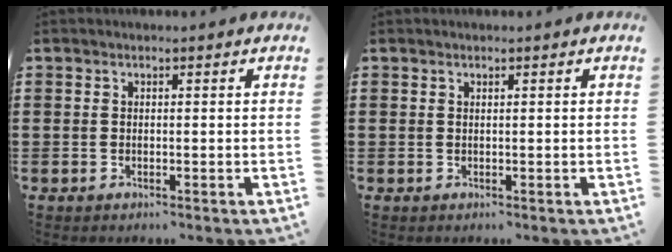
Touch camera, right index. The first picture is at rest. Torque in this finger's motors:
{"motor_torque": [-1.39, 0.75, -1.05, -0.09]}